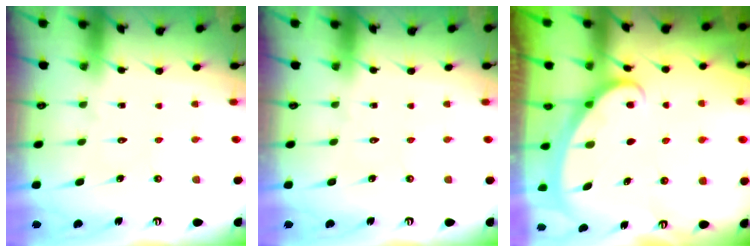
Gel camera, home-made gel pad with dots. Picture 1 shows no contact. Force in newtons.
{"total": 0.0}
{"total": 2.3, "press": 2.2, "slide": 0.4}